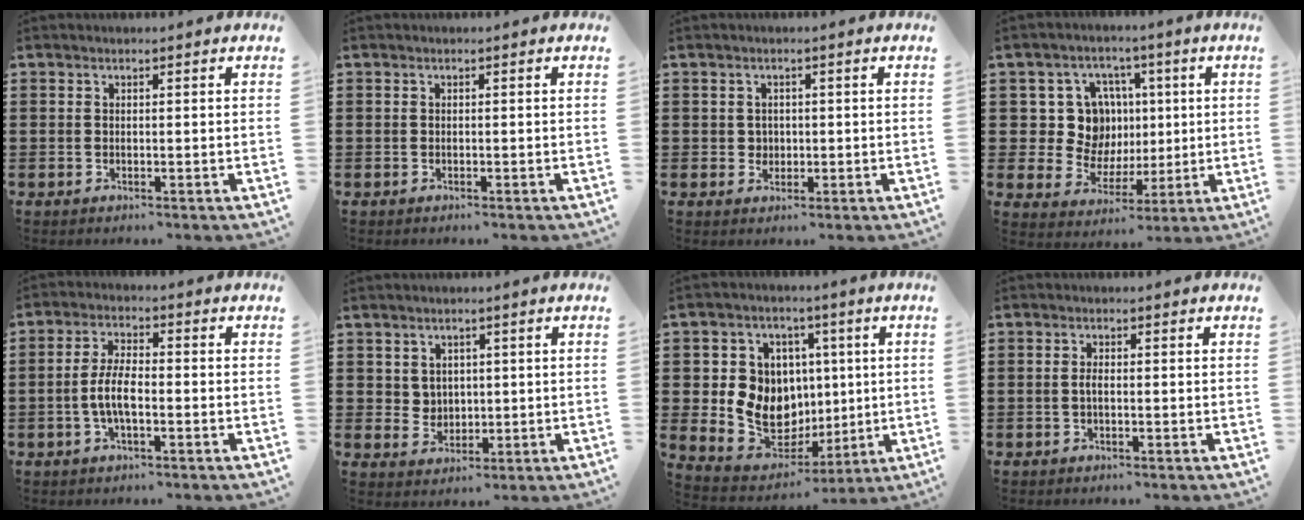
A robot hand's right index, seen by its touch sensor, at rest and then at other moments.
{"total": 0.0}
{"total": 1.6, "force": [0.1, 1.6, 0.4], "torque": [-0.013, 0.008, 0.000]}
{"total": 10.1, "force": [1.7, 9.2, 3.7], "torque": [-0.081, 0.006, 0.039]}
{"total": 5.3, "force": [-1.3, 1.9, 4.8], "torque": [-0.110, -0.002, -0.032]}
{"total": 2.9, "force": [1.5, 2.4, 0.4], "torque": [-0.019, 0.010, 0.028]}
{"total": 10.8, "force": [0.3, 9.8, 4.6], "torque": [-0.132, -0.005, 0.014]}
{"total": 1.3, "force": [-0.3, 0.4, 1.2], "torque": [-0.031, -0.004, -0.008]}